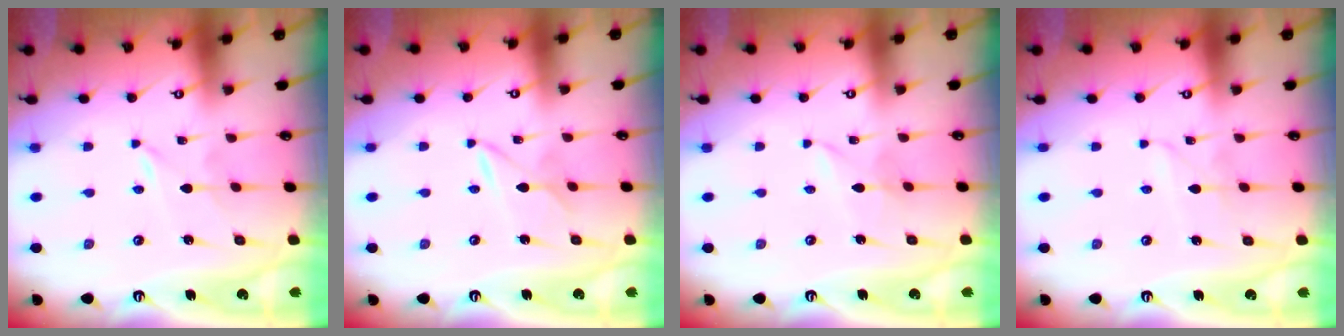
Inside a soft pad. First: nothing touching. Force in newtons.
{"total": 2.3, "press": 2.3, "slide": 0.2}
{"total": 1.6, "press": 1.5, "slide": 0.2}
{"total": 2.7, "press": 2.7, "slide": 0.3}